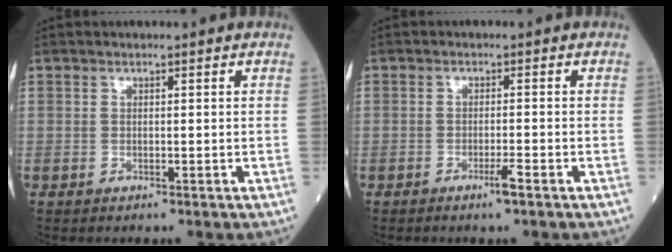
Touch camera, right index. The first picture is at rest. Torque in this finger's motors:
{"motor_torque": [0.84, -0.34, 0.43, 0.11]}